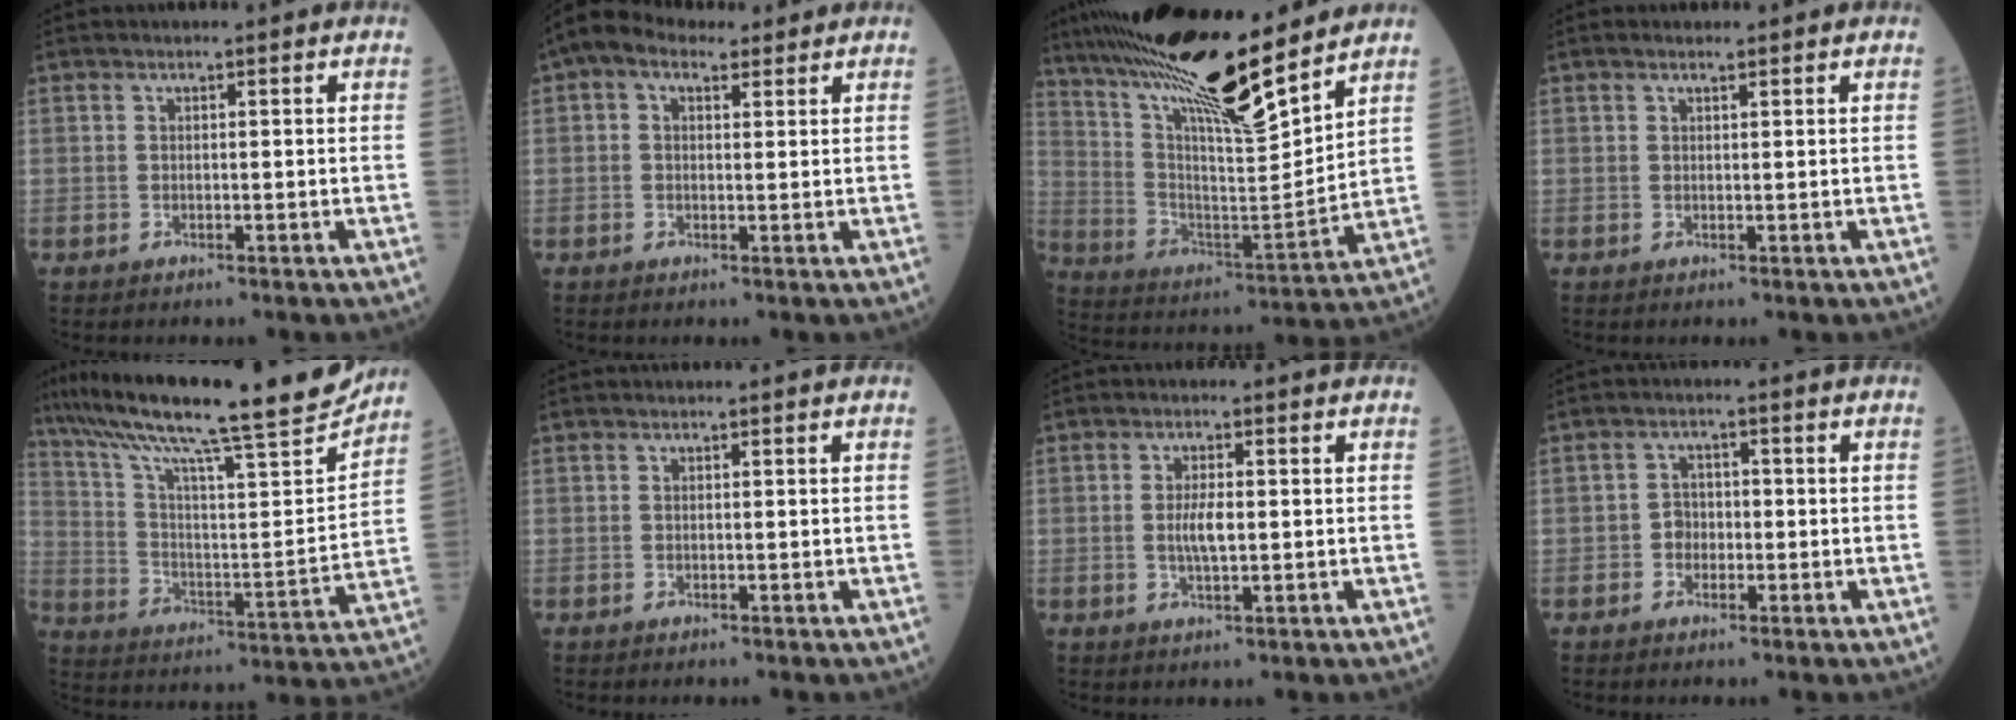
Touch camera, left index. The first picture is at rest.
{"total": 5.3, "force": [3.1, 3.0, 3.1], "torque": [-0.069, 0.041, 0.056]}
{"total": 20.4, "force": [16.3, 1.6, 12.2], "torque": [-0.216, 0.000, 0.290]}
{"total": 0.7, "force": [0.6, 0.1, 0.4], "torque": [-0.014, 0.004, 0.011]}
{"total": 24.5, "force": [20.7, 1.4, 13.1], "torque": [-0.227, -0.020, 0.312]}
{"total": 0.0}
{"total": 3.5, "force": [-0.1, 0.8, 3.4], "torque": [-0.070, -0.003, -0.001]}
{"total": 2.5, "force": [-0.7, 2.0, 1.3], "torque": [-0.019, 0.008, -0.016]}